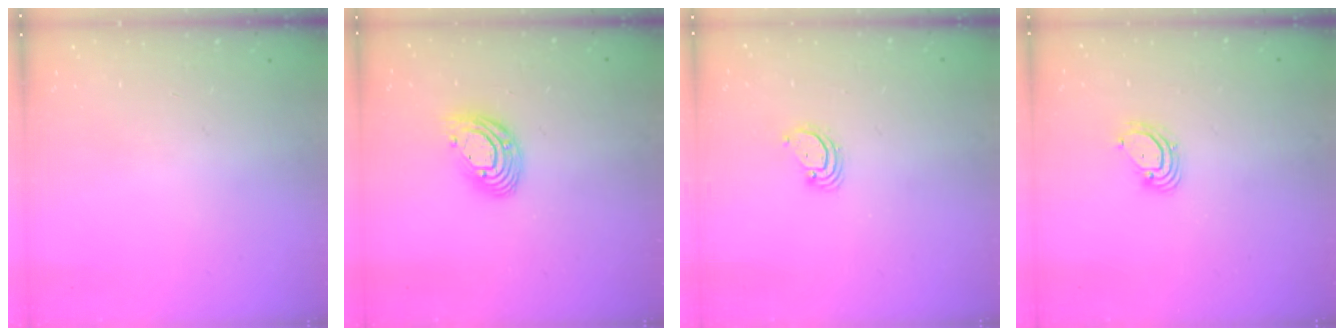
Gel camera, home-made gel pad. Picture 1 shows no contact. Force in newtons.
{"total": 12.1, "press": 12.0, "slide": 1.2}
{"total": 2.9, "press": 2.9, "slide": 0.3}
{"total": 4.3, "press": 4.3, "slide": 0.2}